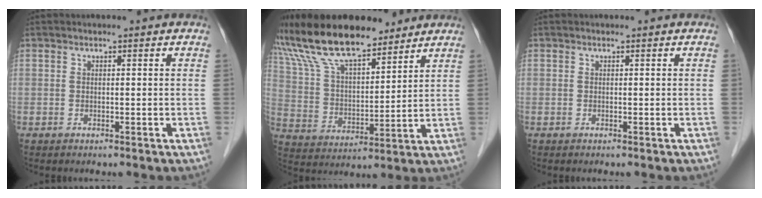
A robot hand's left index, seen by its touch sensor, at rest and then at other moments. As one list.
[{"total": 16.4, "force": [13.7, 4.5, 7.9], "torque": [-0.160, 0.025, 0.258]}, {"total": 0.0}]